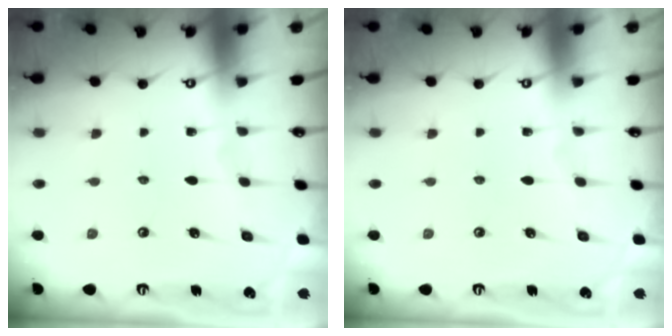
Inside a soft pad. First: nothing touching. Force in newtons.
{"total": 0.0}